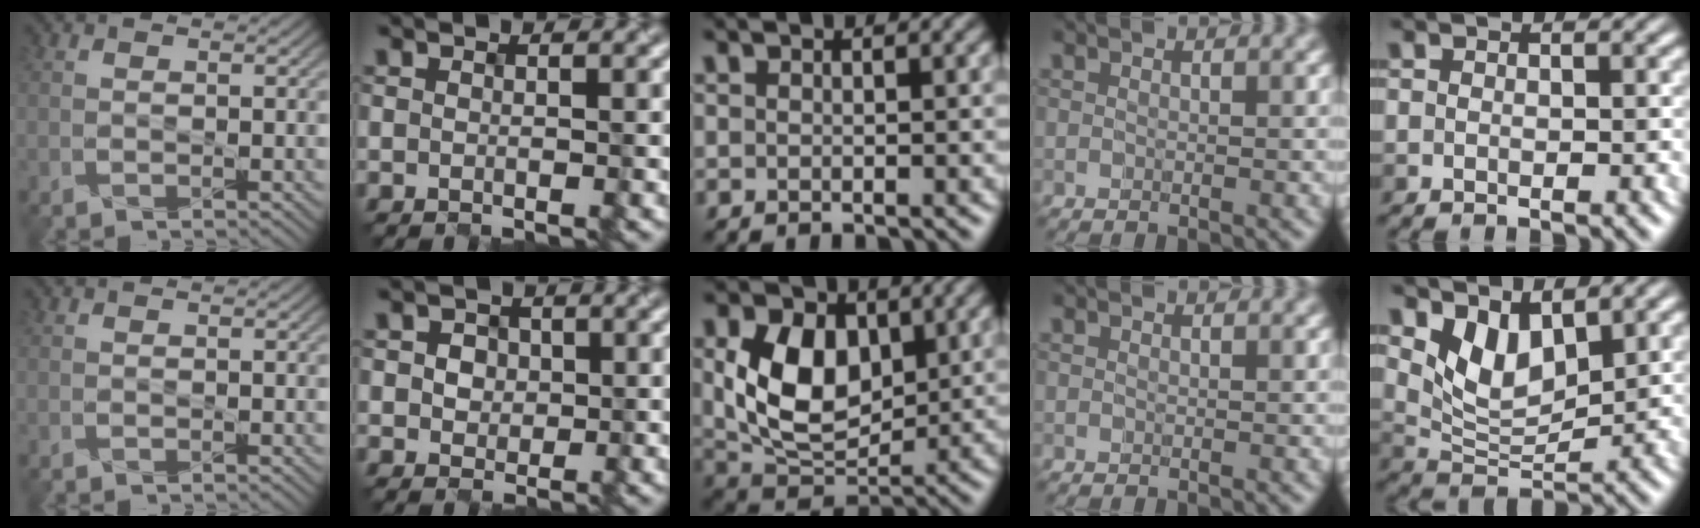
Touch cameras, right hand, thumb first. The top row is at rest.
{"index": {"total": 2.7, "force": [1.0, 2.3, 1.1], "torque": [-0.028, 0.017, 0.010]}, "middle": {"total": 7.6, "force": [1.4, 5.2, 5.4], "torque": [-0.114, -0.005, 0.030]}, "little": {"total": 3.9, "force": [2.4, 1.8, 2.5], "torque": [-0.054, -0.012, 0.041]}}